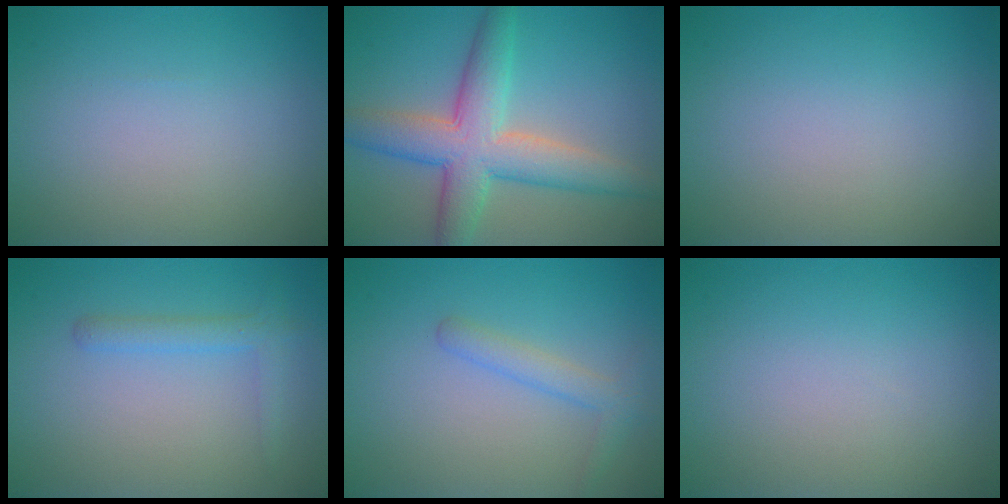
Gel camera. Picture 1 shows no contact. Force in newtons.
{"total": 7.2, "press": 7.2, "slide": 0.4}
{"total": 0.0}
{"total": 1.9, "press": 1.9, "slide": 0.1}
{"total": 2.0, "press": 1.9, "slide": 0.1}
{"total": 0.0}